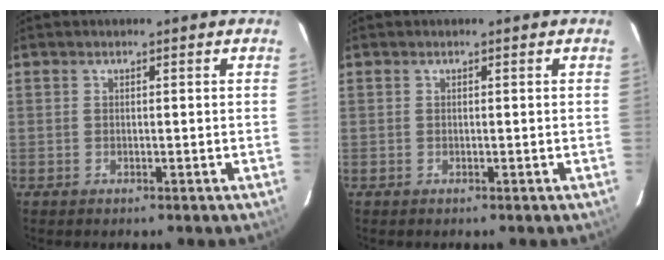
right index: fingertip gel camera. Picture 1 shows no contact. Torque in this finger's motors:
{"motor_torque": [0.00, 0.00, 0.00, 0.00]}